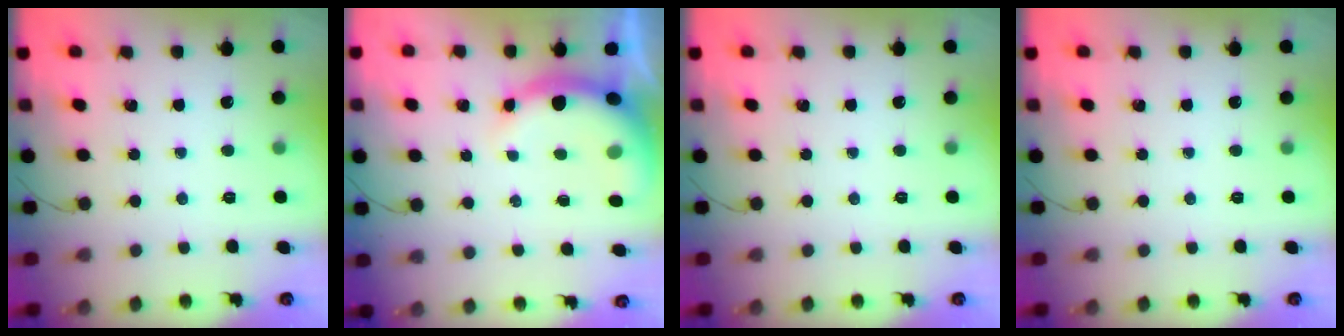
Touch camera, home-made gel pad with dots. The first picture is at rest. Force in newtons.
{"total": 9.1, "press": 8.9, "slide": 1.7}
{"total": 0.0}
{"total": 0.0}